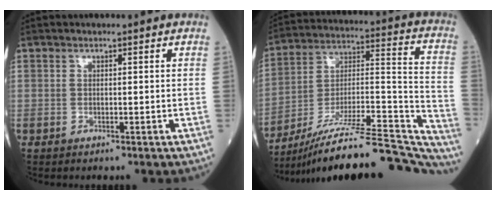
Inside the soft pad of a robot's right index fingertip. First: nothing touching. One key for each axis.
{"total": 30.5, "fx": -27.2, "fy": 3.1, "fz": 13.6, "tx": -0.143, "ty": 0.011, "tz": -0.400}